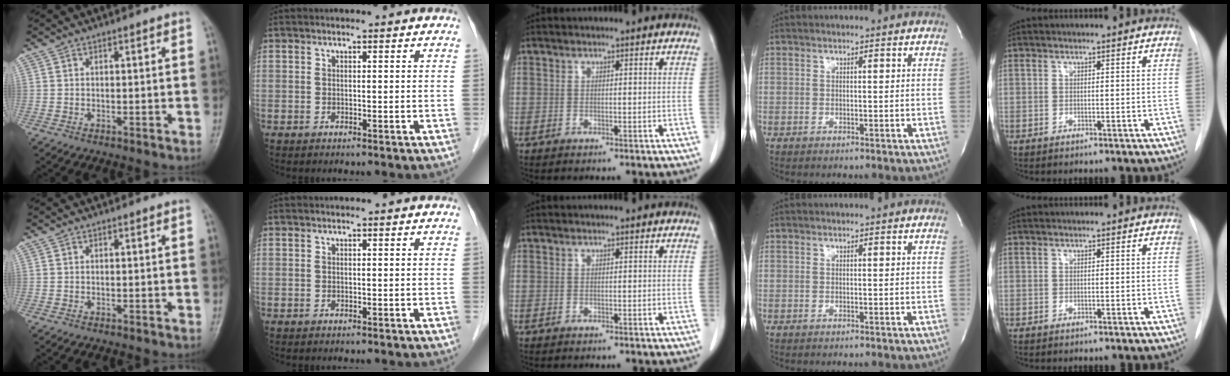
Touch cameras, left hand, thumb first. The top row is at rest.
{}